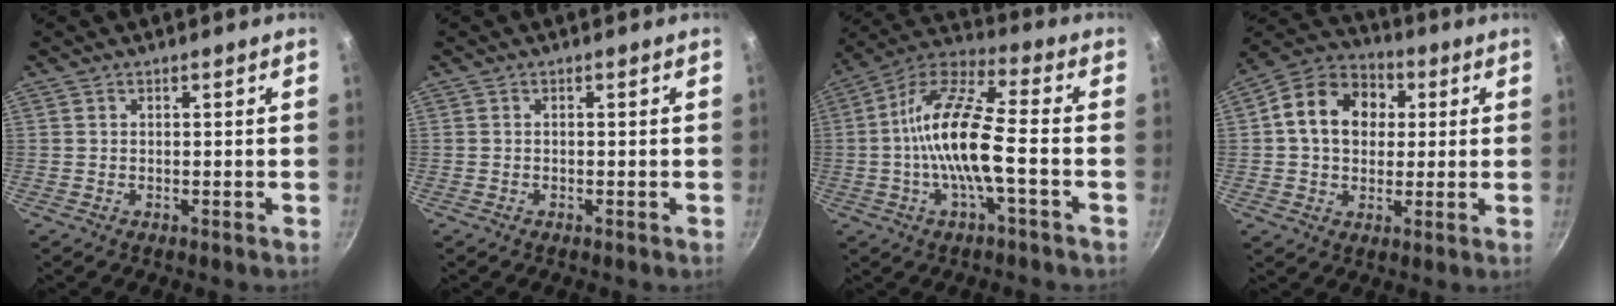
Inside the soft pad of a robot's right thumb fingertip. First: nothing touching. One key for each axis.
{"total": 0.0}
{"total": 14.8, "fx": -2.3, "fy": 4.3, "fz": 14.0, "tx": -0.269, "ty": 0.036, "tz": -0.061}
{"total": 13.8, "fx": 2.5, "fy": 10.9, "fz": 8.2, "tx": -0.112, "ty": 0.023, "tz": 0.023}